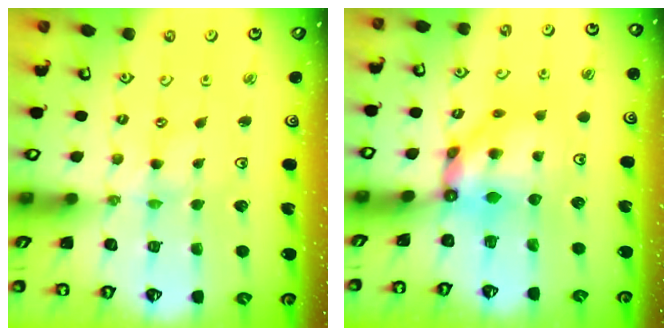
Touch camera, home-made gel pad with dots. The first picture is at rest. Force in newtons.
{"total": 7.3, "press": 7.2, "slide": 0.7}